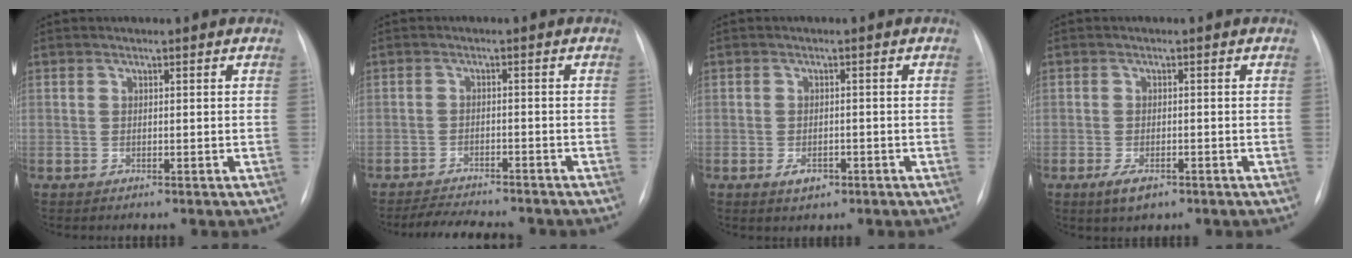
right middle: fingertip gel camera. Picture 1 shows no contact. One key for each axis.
{"total": 7.9, "fx": -7.2, "fy": 1.4, "fz": 2.9, "tx": -0.046, "ty": -0.008, "tz": -0.107}
{"total": 2.6, "fx": -1.4, "fy": 1.5, "fz": 1.6, "tx": -0.028, "ty": 0.001, "tz": -0.014}
{"total": 3.3, "fx": -1.9, "fy": 1.4, "fz": 2.3, "tx": -0.047, "ty": -0.004, "tz": -0.027}